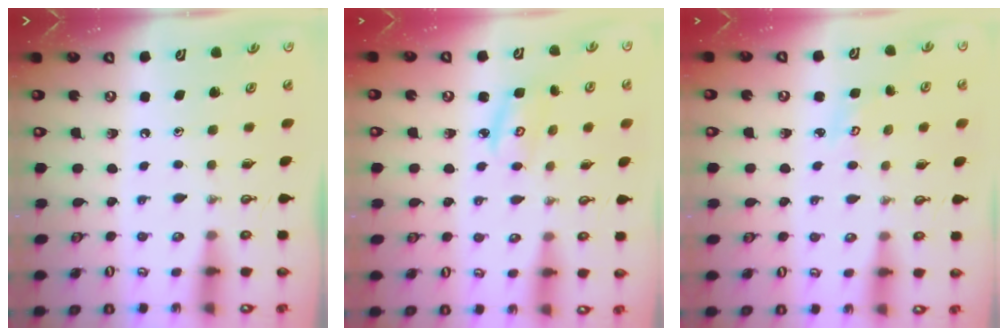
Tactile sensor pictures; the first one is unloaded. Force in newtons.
{"total": 3.8, "press": 3.8, "slide": 0.2}
{"total": 2.7, "press": 2.7, "slide": 0.3}